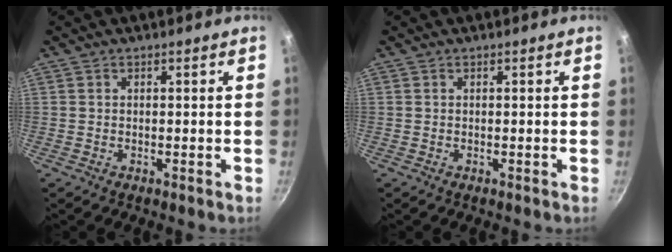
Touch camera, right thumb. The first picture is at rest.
{"total": 0.0}